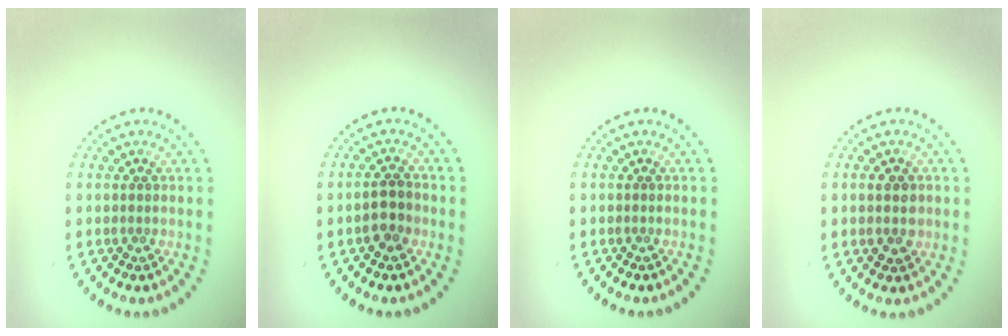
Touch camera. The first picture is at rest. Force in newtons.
{"total": 2.2, "press": 2.1, "slide": 0.6}
{"total": 0.0}
{"total": 2.6, "press": 2.6, "slide": 0.1}